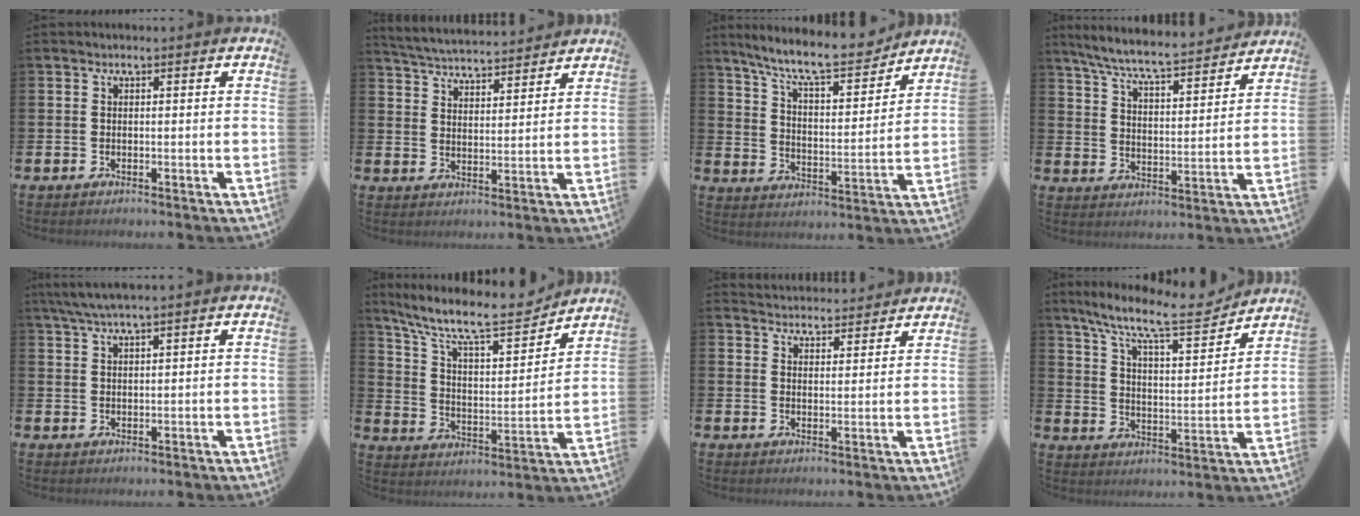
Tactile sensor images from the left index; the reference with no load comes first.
{"total": 5.0, "force": [5.0, 0.4, 0.2], "torque": [-0.025, -0.033, 0.088]}
{"total": 10.5, "force": [9.5, 1.7, 4.2], "torque": [-0.102, -0.064, 0.161]}
{"total": 7.3, "force": [6.9, 0.5, 2.5], "torque": [-0.077, -0.049, 0.118]}
{"total": 3.4, "force": [2.8, 0.1, 1.9], "torque": [-0.044, -0.001, 0.052]}
{"total": 11.4, "force": [9.9, 2.6, 5.0], "torque": [-0.123, -0.069, 0.166]}
{"total": 4.0, "force": [3.9, 0.5, -0.5], "torque": [0.003, -0.026, 0.071]}
{"total": 11.0, "force": [9.4, 2.0, 5.2], "torque": [-0.121, -0.060, 0.157]}